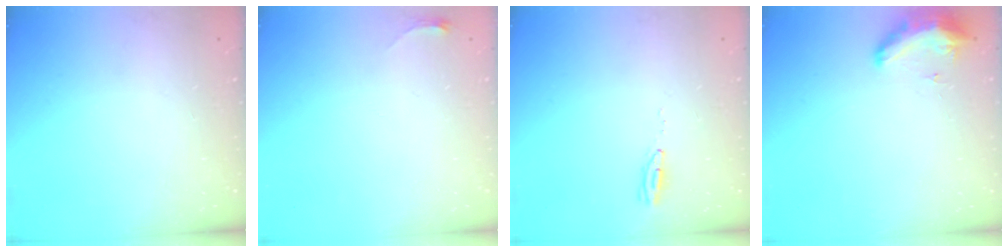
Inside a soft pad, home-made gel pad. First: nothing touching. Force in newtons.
{"total": 2.8, "press": 2.8, "slide": 0.4}
{"total": 4.0, "press": 3.8, "slide": 1.2}
{"total": 19.6, "press": 11.8, "slide": 15.6}